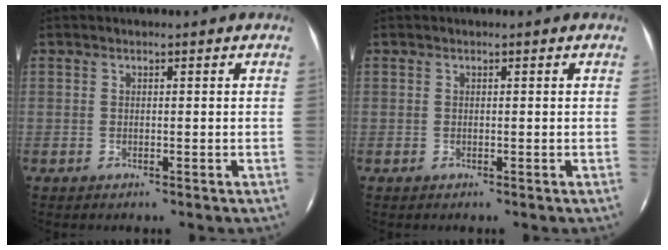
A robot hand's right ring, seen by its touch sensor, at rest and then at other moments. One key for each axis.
{"total": 0.0}